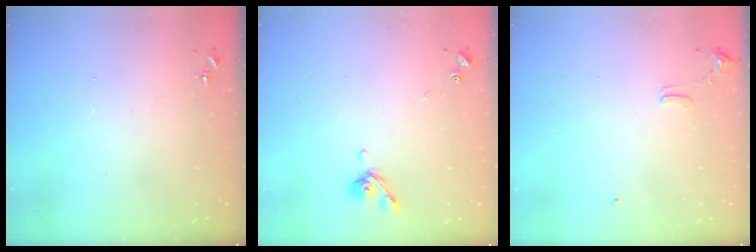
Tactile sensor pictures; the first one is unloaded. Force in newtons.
{"total": 7.3, "press": 7.2, "slide": 1.5}
{"total": 9.2, "press": 9.2, "slide": 1.0}